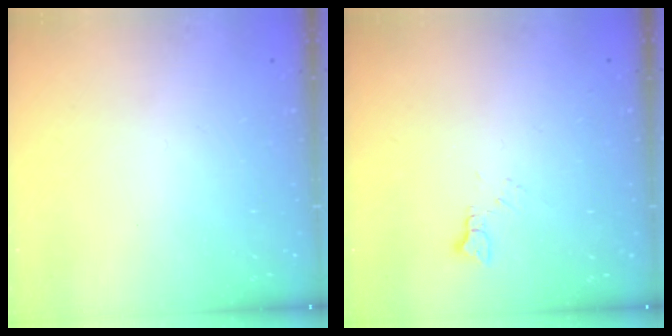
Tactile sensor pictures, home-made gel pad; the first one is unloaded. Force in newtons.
{"total": 2.9, "press": 2.9, "slide": 0.5}